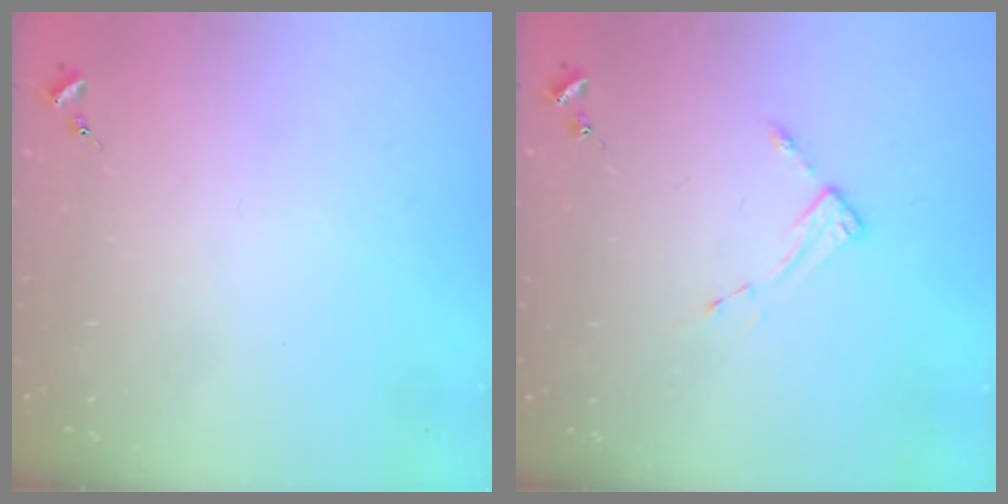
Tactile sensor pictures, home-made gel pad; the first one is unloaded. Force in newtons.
{"total": 3.8, "press": 3.8, "slide": 0.3}